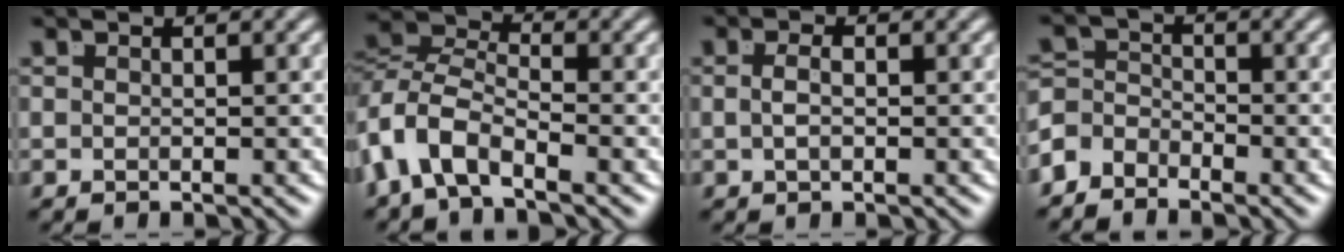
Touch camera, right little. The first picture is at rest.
{"total": 7.0, "force": [-1.4, 5.7, 3.9], "torque": [-0.102, -0.017, -0.034]}
{"total": 1.1, "force": [-0.4, -0.2, 1.0], "torque": [-0.015, -0.008, -0.001]}
{"total": 4.9, "force": [-2.0, 4.1, 1.7], "torque": [-0.036, -0.022, -0.035]}